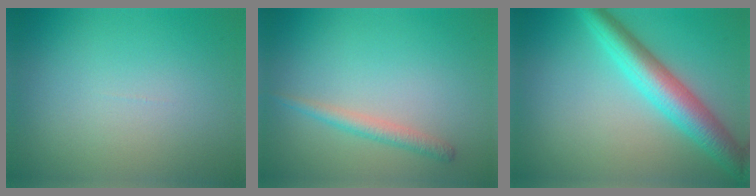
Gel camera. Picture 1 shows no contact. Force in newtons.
{"total": 1.8, "press": 1.8, "slide": 0.1}
{"total": 5.8, "press": 5.8, "slide": 0.1}